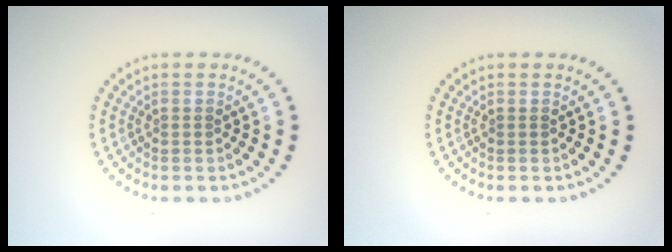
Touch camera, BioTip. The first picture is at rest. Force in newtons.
{"total": 0.0}